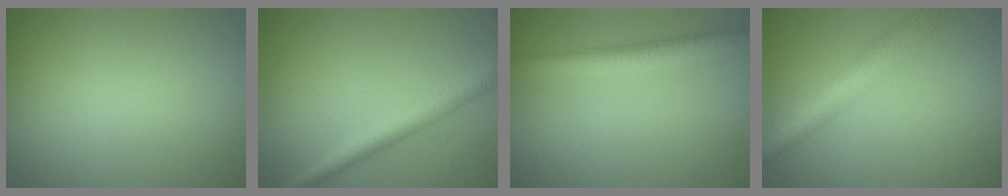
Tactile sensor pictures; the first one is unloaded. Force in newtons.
{"total": 3.2, "press": 3.2, "slide": 0.1}
{"total": 3.0, "press": 3.0, "slide": 0.1}
{"total": 4.9, "press": 4.9, "slide": 0.1}